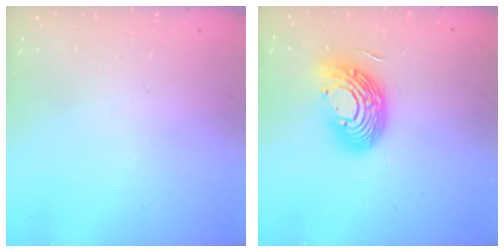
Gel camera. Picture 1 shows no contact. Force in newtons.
{"total": 15.3, "press": 15.2, "slide": 1.1}